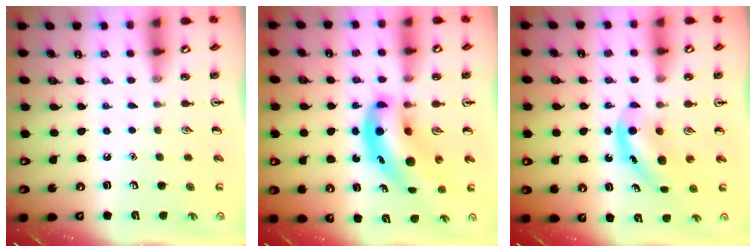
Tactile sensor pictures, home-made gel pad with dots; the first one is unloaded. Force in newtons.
{"total": 10.7, "press": 10.2, "slide": 3.0}
{"total": 4.9, "press": 4.8, "slide": 0.9}